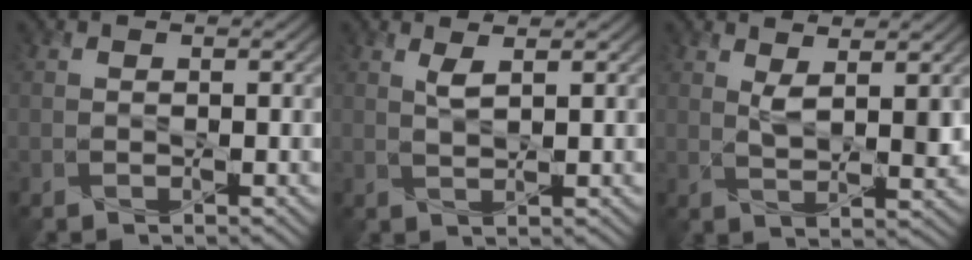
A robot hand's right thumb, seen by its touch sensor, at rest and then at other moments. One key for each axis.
{"total": 1.9, "fx": 1.1, "fy": 0.3, "fz": 1.5, "tx": -0.039, "ty": 0.000, "tz": 0.023}
{"total": 3.6, "fx": 1.8, "fy": 1.0, "fz": 3.0, "tx": -0.064, "ty": -0.010, "tz": 0.038}